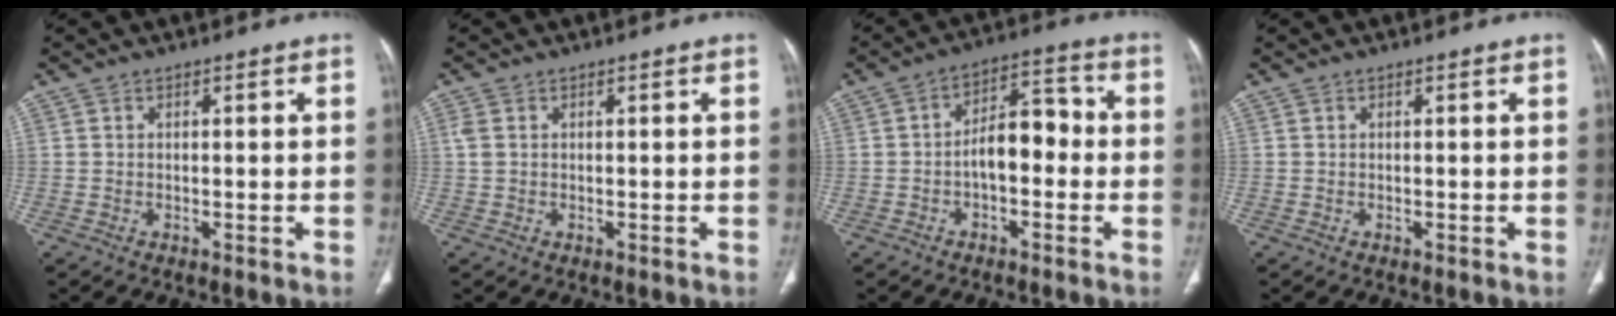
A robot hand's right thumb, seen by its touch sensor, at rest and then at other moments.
{"total": 1.4, "force": [0.4, 0.9, 1.0], "torque": [-0.035, 0.009, 0.012]}
{"total": 8.3, "force": [-1.3, 4.6, 6.8], "torque": [-0.088, 0.039, -0.031]}
{"total": 0.0}